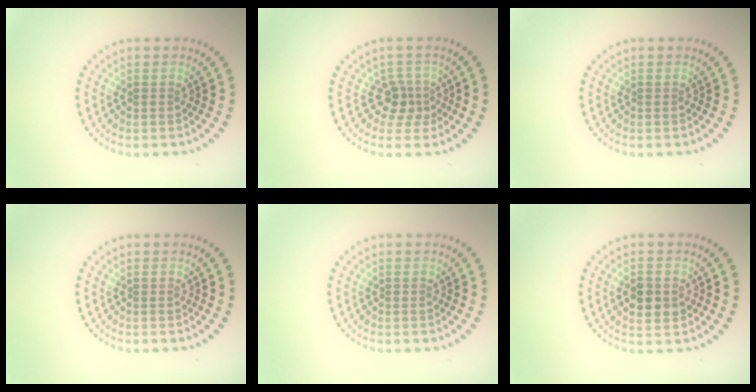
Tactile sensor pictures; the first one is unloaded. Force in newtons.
{"total": 2.4, "press": 1.7, "slide": 1.6}
{"total": 0.0}
{"total": 0.0}
{"total": 0.0}
{"total": 2.7, "press": 2.7, "slide": 0.2}